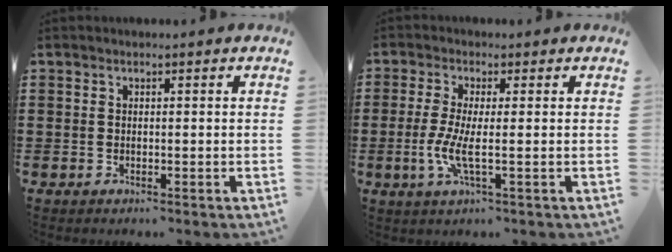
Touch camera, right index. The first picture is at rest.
{"total": 5.2, "force": [-0.8, 0.7, 5.1], "torque": [-0.112, -0.013, -0.021]}